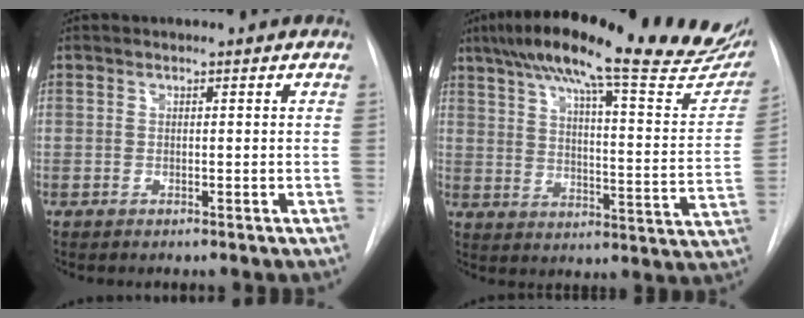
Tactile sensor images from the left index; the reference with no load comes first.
{"total": 31.3, "force": [25.1, 4.7, 18.2], "torque": [-0.247, -0.019, 0.318]}